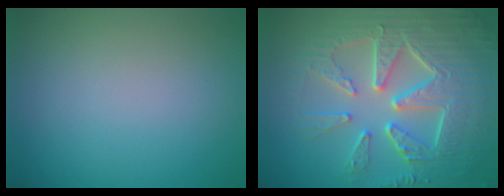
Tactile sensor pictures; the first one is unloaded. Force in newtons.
{"total": 9.1, "press": 6.5, "slide": 6.3}